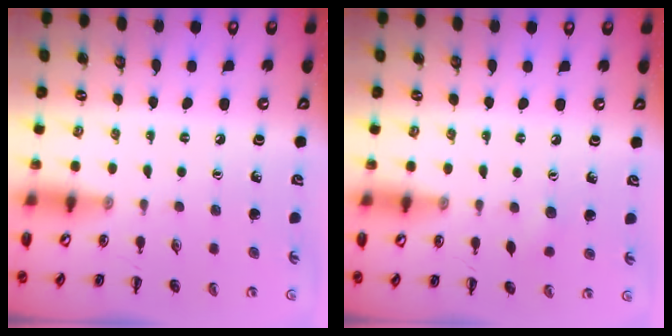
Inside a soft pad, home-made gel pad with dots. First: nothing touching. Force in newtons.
{"total": 3.5, "press": 3.4, "slide": 1.0}